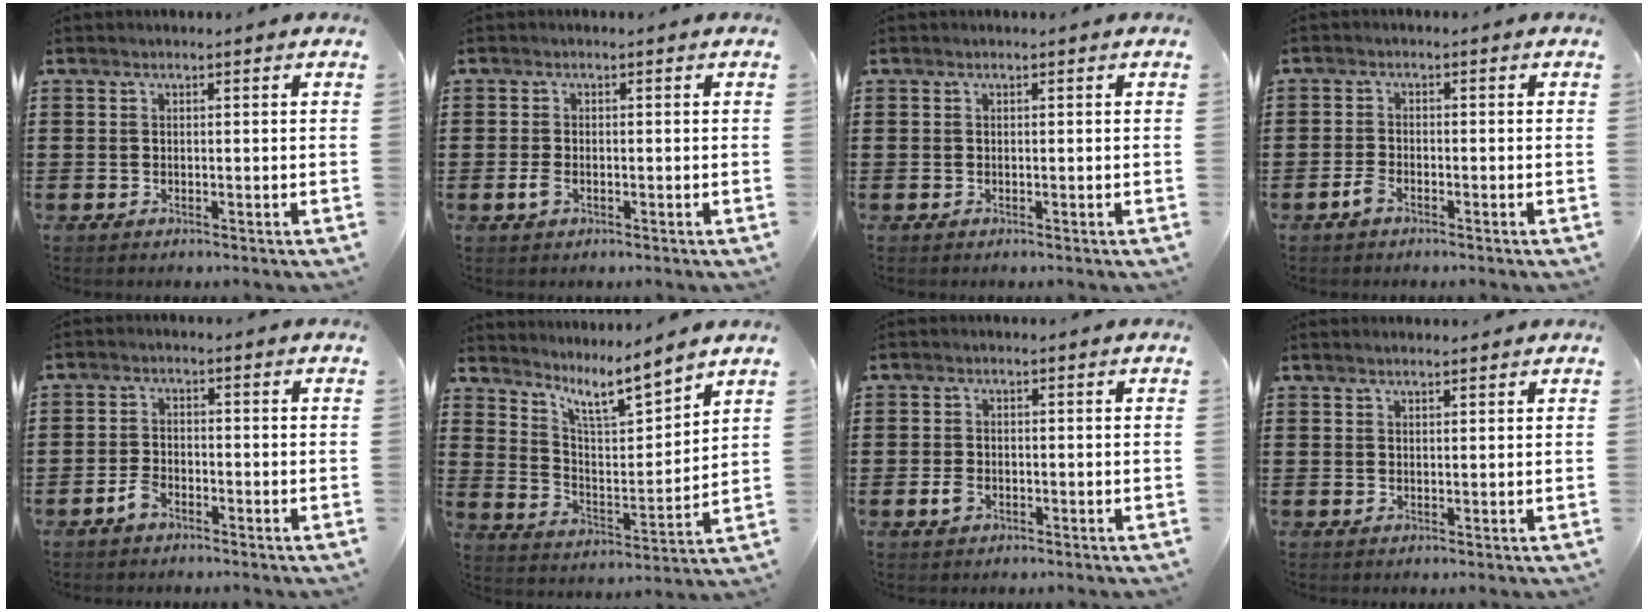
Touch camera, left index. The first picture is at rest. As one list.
[{"total": 2.0, "force": [-0.6, 1.1, 1.6], "torque": [-0.052, -0.009, -0.018]}, {"total": 0.0}, {"total": 2.1, "force": [-1.5, 0.7, 1.3], "torque": [-0.040, -0.001, -0.033]}, {"total": 2.8, "force": [-1.9, 1.2, 1.6], "torque": [-0.037, 0.004, -0.038]}, {"total": 7.7, "force": [6.5, 0.9, 4.0], "torque": [-0.095, -0.042, 0.110]}, {"total": 1.9, "force": [-0.6, 1.3, 1.3], "torque": [-0.041, -0.004, -0.016]}, {"total": 1.3, "force": [1.2, 0.1, 0.4], "torque": [-0.009, 0.001, 0.023]}]